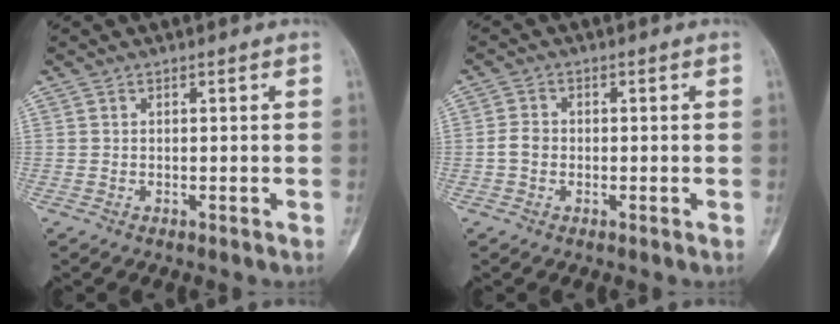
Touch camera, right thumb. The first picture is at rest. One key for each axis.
{"total": 2.6, "fx": -0.5, "fy": 2.1, "fz": 1.5, "tx": -0.025, "ty": 0.008, "tz": -0.014}